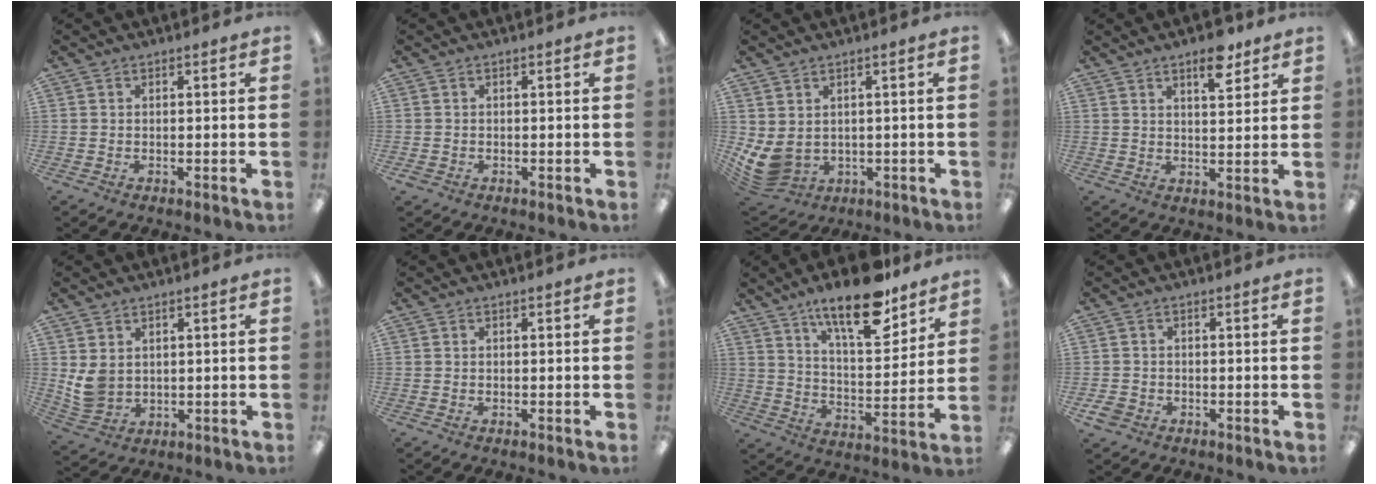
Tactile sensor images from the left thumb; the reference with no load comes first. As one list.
[{"total": 0.7, "force": [0.0, 0.6, 0.3], "torque": [-0.007, 0.004, -0.001]}, {"total": 5.7, "force": [1.0, 4.4, 3.4], "torque": [-0.097, -0.013, 0.021]}, {"total": 7.8, "force": [5.2, 3.1, 4.9], "torque": [-0.060, -0.029, 0.085]}, {"total": 5.5, "force": [2.0, 4.3, 2.8], "torque": [-0.062, -0.008, 0.039]}, {"total": 0.0}, {"total": 17.9, "force": [12.7, 6.2, 11.0], "torque": [-0.169, -0.069, 0.209]}, {"total": 2.6, "force": [-1.2, 2.0, 1.0], "torque": [-0.021, 0.003, -0.024]}]